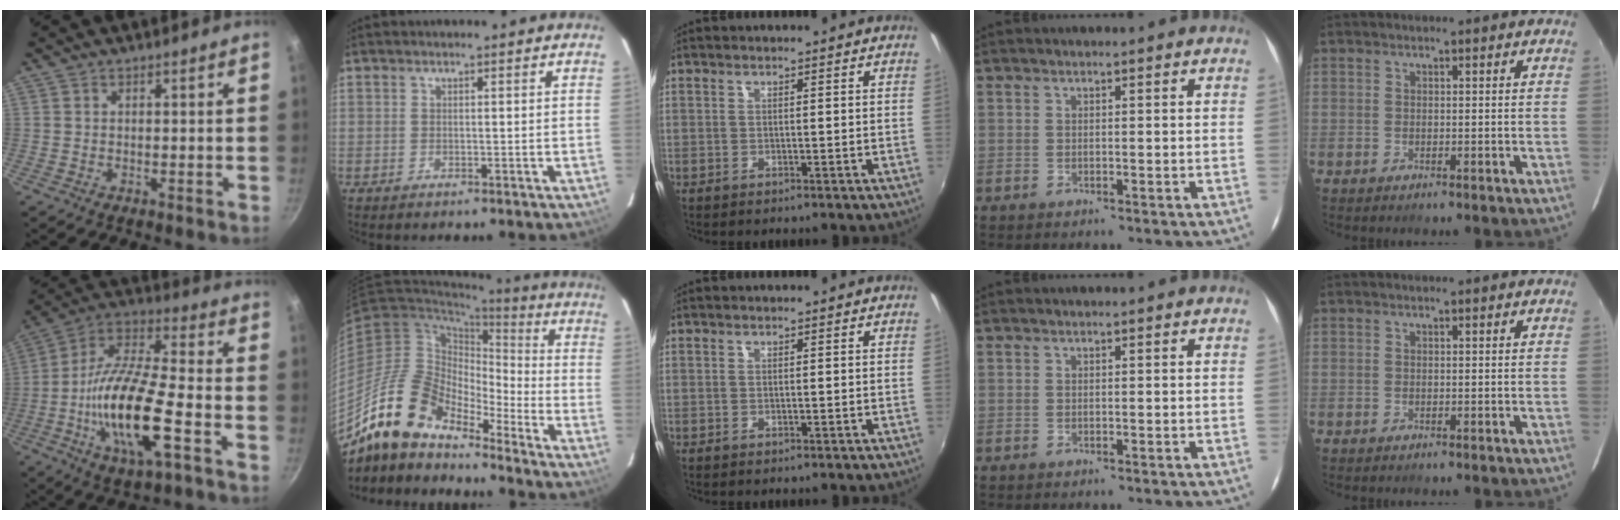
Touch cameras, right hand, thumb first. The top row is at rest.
{"thumb": {"total": 19.7, "force": [-5.9, 6.1, 17.8], "torque": [-0.339, 0.026, -0.126]}, "index": {"total": 17.2, "force": [-13.9, 6.4, 7.8], "torque": [-0.141, 0.000, -0.266]}}